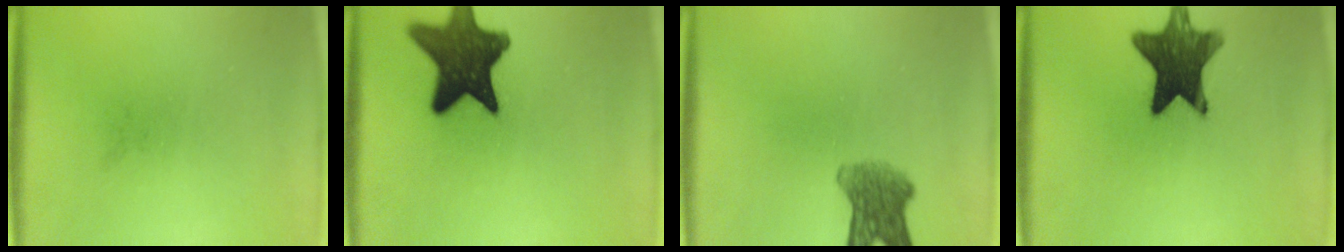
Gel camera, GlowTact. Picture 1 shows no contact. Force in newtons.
{"total": 14.8}
{"total": 5.8}
{"total": 13.3}